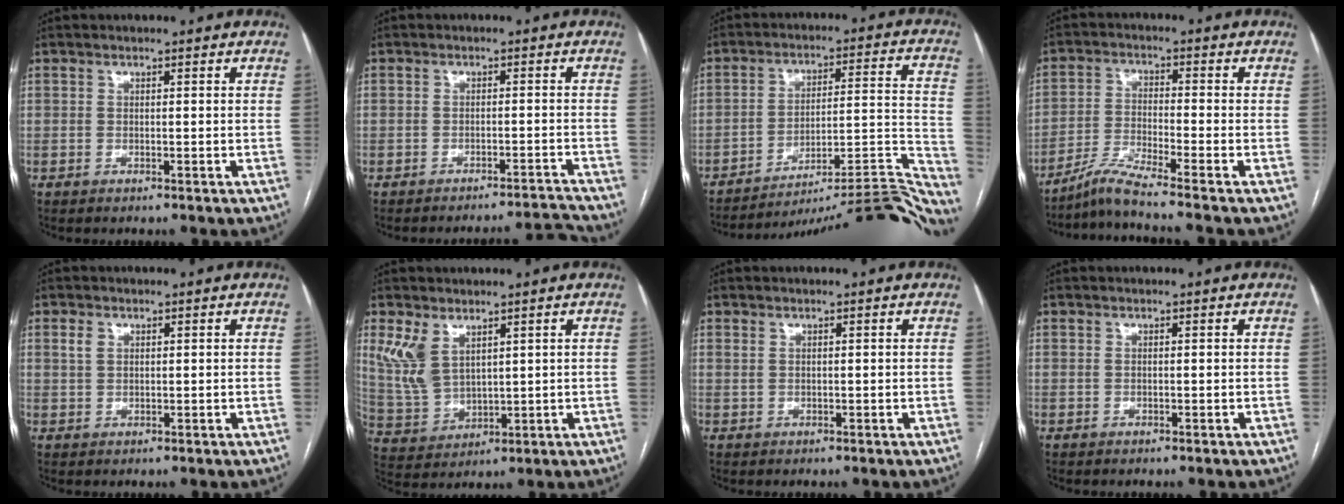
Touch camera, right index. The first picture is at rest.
{"total": 4.8, "force": [-4.4, -1.5, -0.9], "torque": [0.021, 0.013, -0.057]}
{"total": 25.7, "force": [-24.5, 0.3, 7.8], "torque": [-0.008, 0.024, -0.324]}
{"total": 6.3, "force": [-5.4, -2.2, 2.4], "torque": [-0.056, -0.025, -0.108]}
{"total": 1.8, "force": [0.8, 1.2, 1.0], "torque": [-0.025, 0.008, 0.020]}
{"total": 7.4, "force": [3.9, 4.1, 4.7], "torque": [-0.114, 0.006, 0.095]}
{"total": 0.6, "force": [0.5, 0.2, 0.2], "torque": [-0.004, 0.005, 0.012]}
{"total": 0.0}